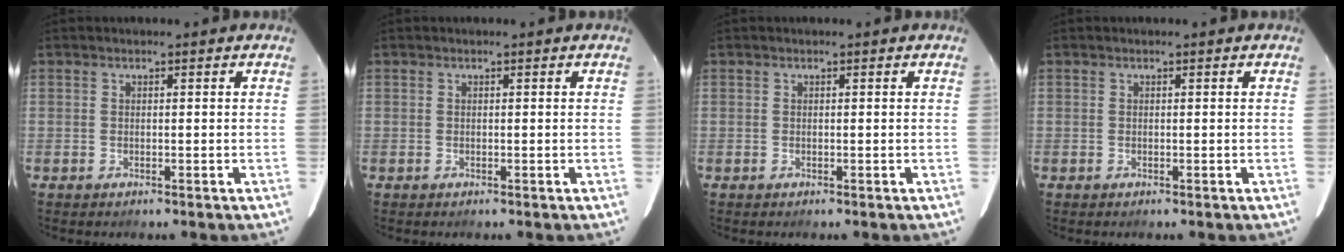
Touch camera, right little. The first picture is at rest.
{"total": 0.0}
{"total": 0.0}
{"total": 0.0}